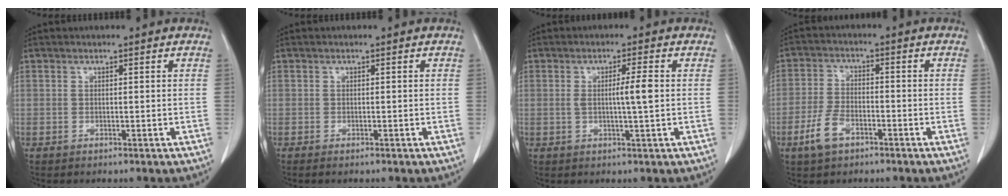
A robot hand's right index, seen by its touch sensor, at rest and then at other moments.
{"total": 0.7, "force": [-0.6, 0.1, 0.5], "torque": [-0.012, -0.002, -0.009]}
{"total": 3.8, "force": [0.1, -0.3, 3.7], "torque": [-0.066, -0.003, 0.001]}
{"total": 5.7, "force": [-3.3, 2.8, 3.8], "torque": [-0.088, 0.001, -0.063]}